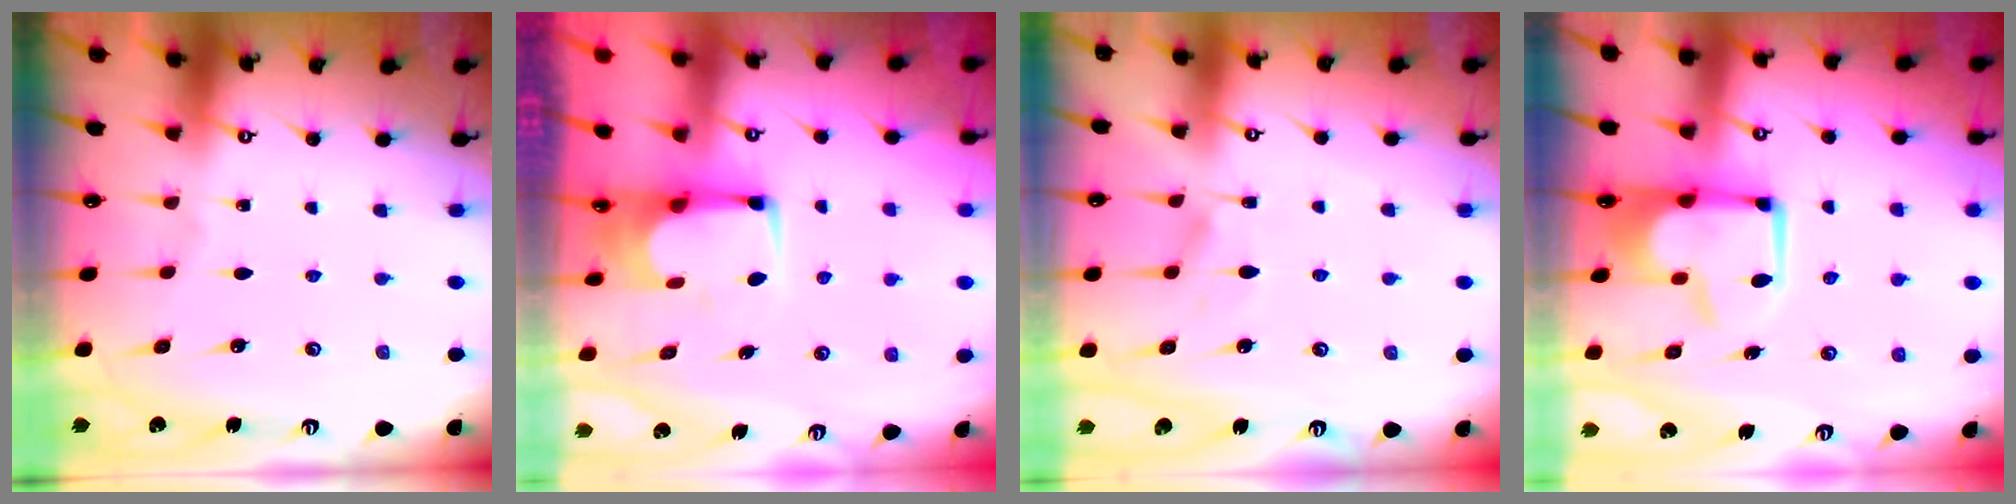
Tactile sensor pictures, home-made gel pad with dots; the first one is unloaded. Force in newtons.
{"total": 2.9, "press": 2.9, "slide": 0.2}
{"total": 5.9, "press": 5.9, "slide": 0.6}
{"total": 2.8, "press": 2.7, "slide": 0.8}